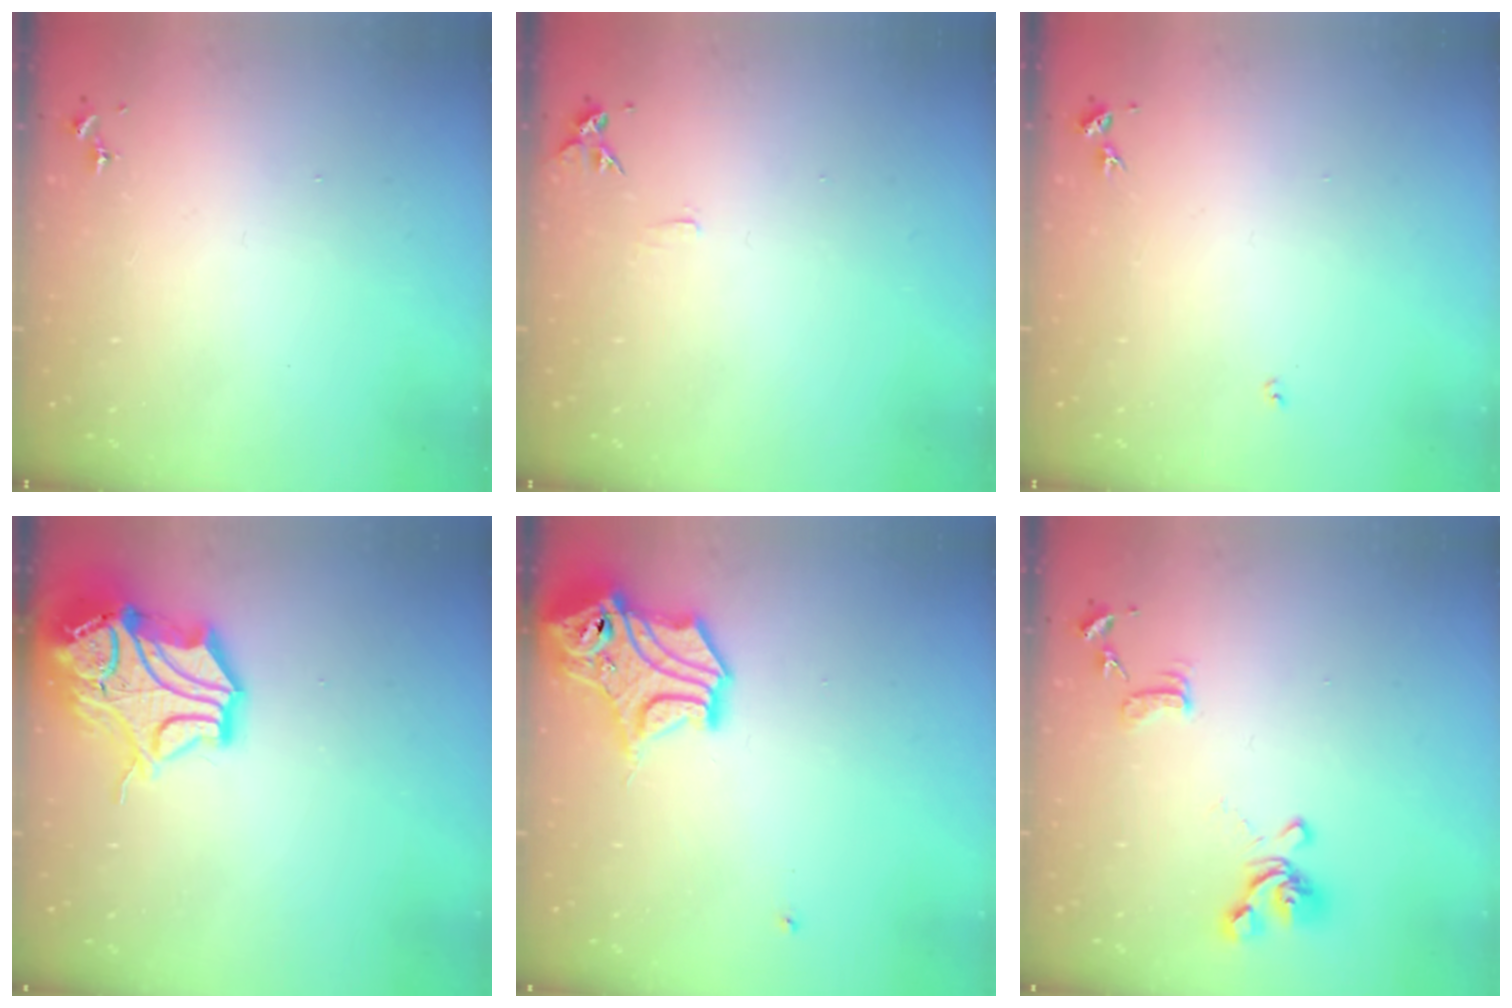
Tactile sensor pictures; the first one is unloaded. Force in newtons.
{"total": 5.5, "press": 5.4, "slide": 0.6}
{"total": 3.0, "press": 3.0, "slide": 0.4}
{"total": 16.4, "press": 16.3, "slide": 2.2}
{"total": 14.1, "press": 14.0, "slide": 1.9}
{"total": 13.1, "press": 13.0, "slide": 1.2}